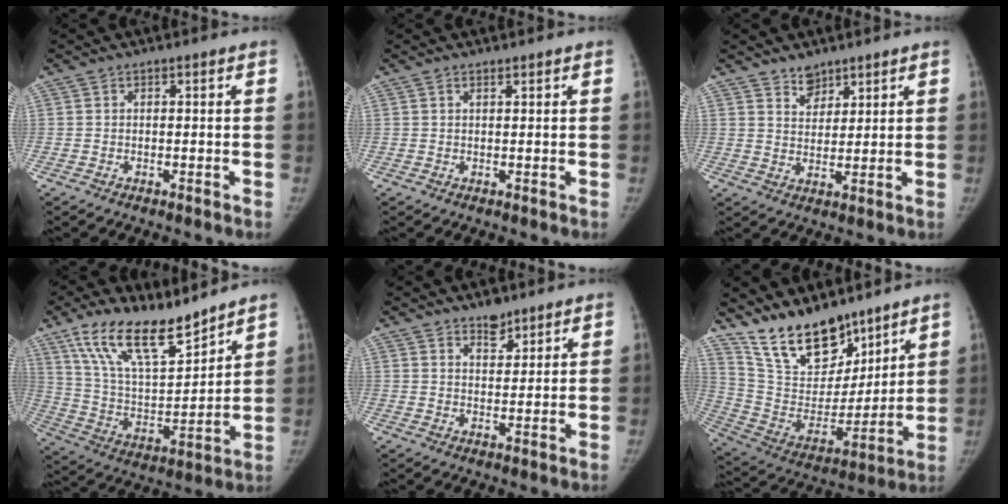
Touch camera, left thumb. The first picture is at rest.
{"total": 0.8, "force": [0.7, 0.2, 0.4], "torque": [-0.010, -0.002, 0.013]}
{"total": 4.2, "force": [3.3, 2.3, 1.0], "torque": [0.004, -0.028, 0.061]}
{"total": 18.2, "force": [13.6, 6.1, 10.5], "torque": [-0.156, -0.070, 0.256]}
{"total": 4.0, "force": [3.1, 1.8, 1.6], "torque": [-0.007, -0.024, 0.053]}
{"total": 19.0, "force": [14.9, 8.4, 8.2], "torque": [-0.106, -0.085, 0.275]}